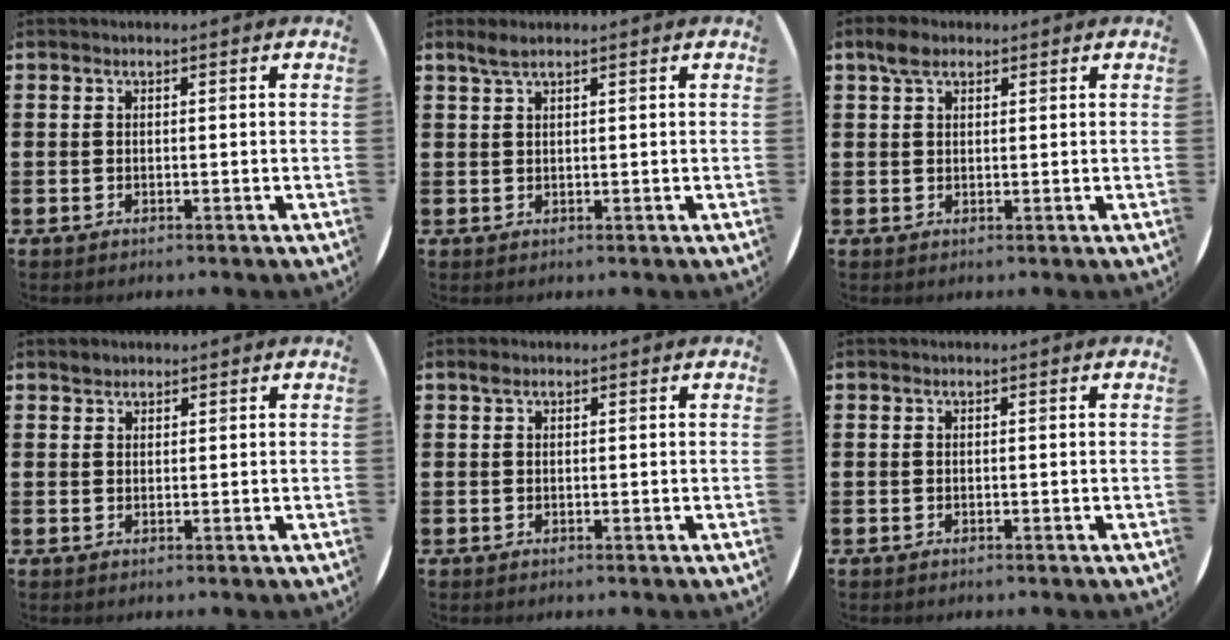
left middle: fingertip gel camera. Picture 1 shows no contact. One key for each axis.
{"total": 1.6, "fx": 1.3, "fy": 0.1, "fz": 1.0, "tx": -0.021, "ty": 0.002, "tz": 0.023}
{"total": 2.7, "fx": 1.9, "fy": 1.4, "fz": 1.3, "tx": -0.021, "ty": 0.004, "tz": 0.034}
{"total": 1.2, "fx": 1.1, "fy": 0.5, "fz": 0.0, "tx": 0.006, "ty": -0.001, "tz": 0.020}
{"total": 0.7, "fx": 0.5, "fy": 0.5, "fz": 0.3, "tx": 0.000, "ty": 0.001, "tz": 0.007}
{"total": 0.0}